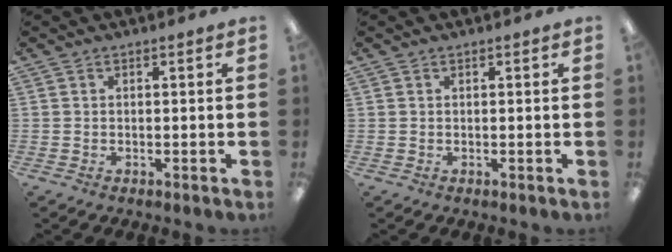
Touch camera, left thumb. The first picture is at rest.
{"total": 0.0}